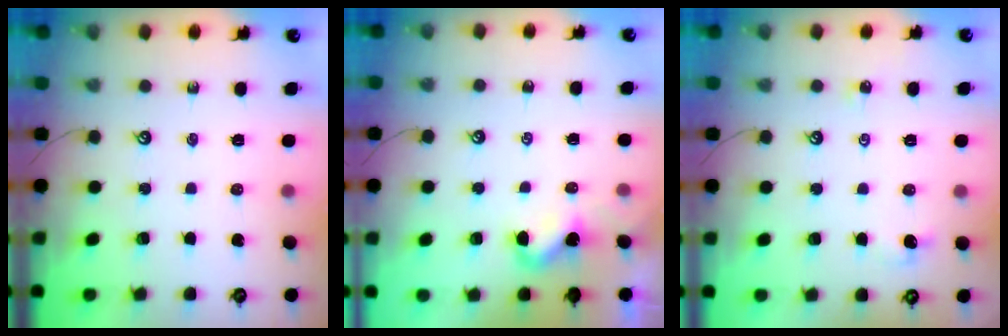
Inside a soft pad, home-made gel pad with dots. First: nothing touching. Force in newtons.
{"total": 2.9, "press": 2.9, "slide": 0.4}
{"total": 1.7, "press": 1.6, "slide": 0.5}